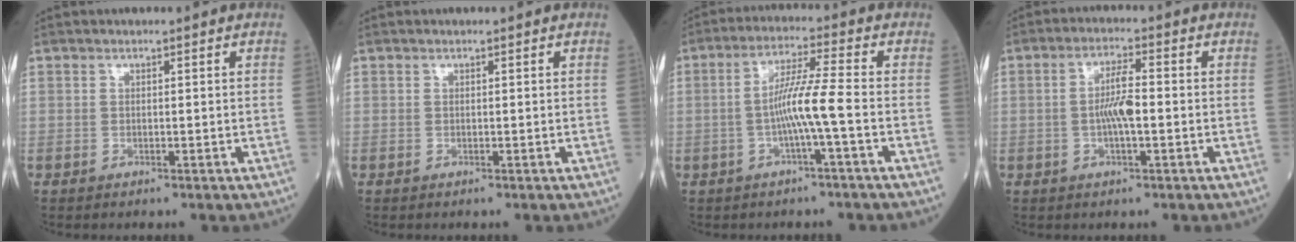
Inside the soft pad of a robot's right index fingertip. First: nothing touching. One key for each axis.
{"total": 0.0}
{"total": 6.8, "fx": -1.6, "fy": -0.9, "fz": 6.6, "tx": -0.126, "ty": 0.009, "tz": -0.031}
{"total": 5.1, "fx": -0.6, "fy": 0.7, "fz": 5.0, "tx": -0.100, "ty": 0.005, "tz": -0.012}